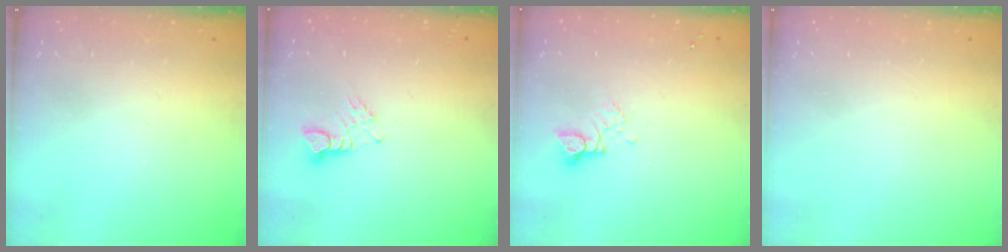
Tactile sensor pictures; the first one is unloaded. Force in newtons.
{"total": 3.4, "press": 3.4, "slide": 0.1}
{"total": 2.8, "press": 2.8, "slide": 0.3}
{"total": 0.0}